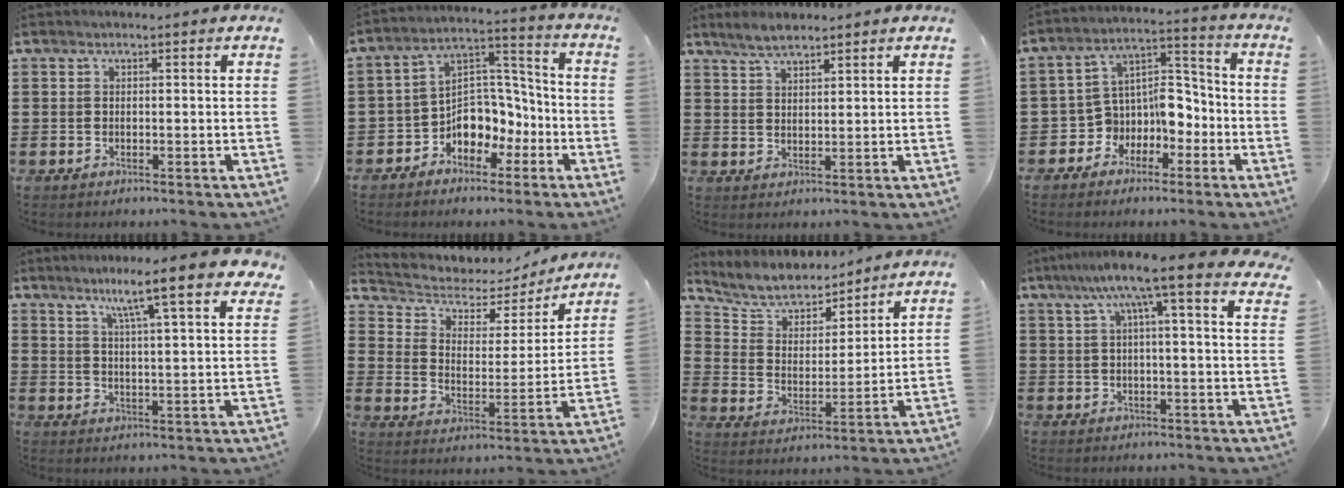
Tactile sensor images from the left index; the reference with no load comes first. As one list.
[{"total": 6.4, "force": [-3.1, 5.3, 1.6], "torque": [-0.048, 0.002, -0.060]}, {"total": 3.5, "force": [2.9, 1.0, 1.5], "torque": [-0.038, 0.002, 0.055]}, {"total": 6.6, "force": [-3.3, 5.4, 1.8], "torque": [-0.046, -0.001, -0.063]}, {"total": 9.1, "force": [6.8, -0.1, 6.1], "torque": [-0.116, -0.032, 0.105]}, {"total": 4.1, "force": [3.1, 2.5, 1.2], "torque": [-0.049, -0.019, 0.043]}, {"total": 6.4, "force": [5.8, 2.3, 1.2], "torque": [-0.060, -0.035, 0.100]}, {"total": 9.3, "force": [5.9, 0.5, 7.1], "torque": [-0.149, -0.015, 0.096]}]